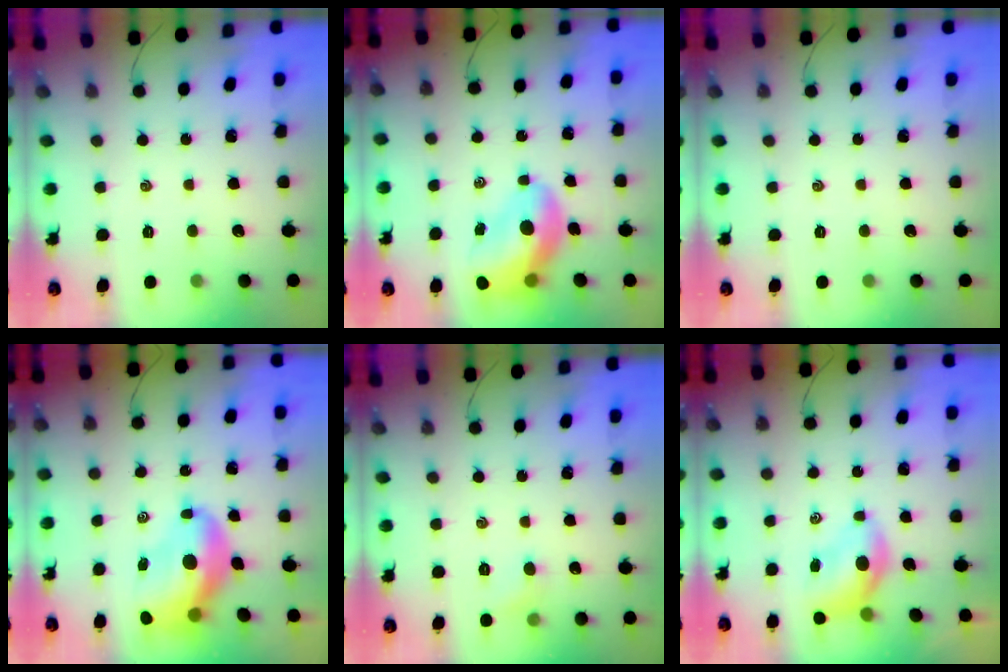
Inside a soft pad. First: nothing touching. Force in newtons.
{"total": 13.3, "press": 12.7, "slide": 4.0}
{"total": 0.0}
{"total": 12.4, "press": 11.9, "slide": 3.5}
{"total": 4.0, "press": 3.8, "slide": 1.2}
{"total": 6.5, "press": 6.5, "slide": 0.9}